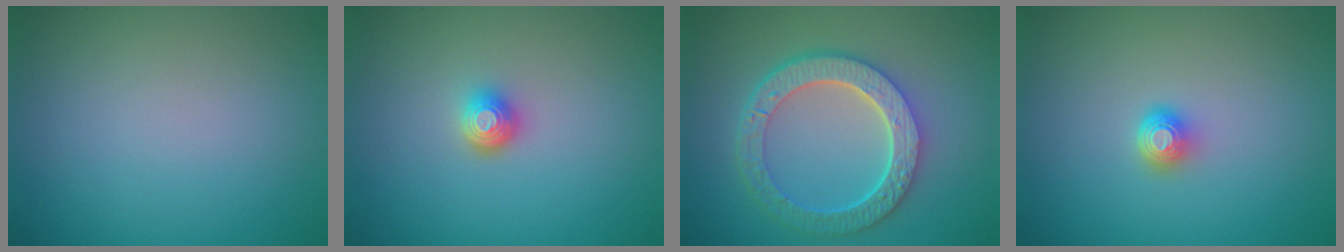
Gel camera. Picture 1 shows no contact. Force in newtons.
{"total": 1.8, "press": 1.3, "slide": 1.2}
{"total": 6.4, "press": 4.9, "slide": 4.1}
{"total": 1.6, "press": 1.3, "slide": 1.1}